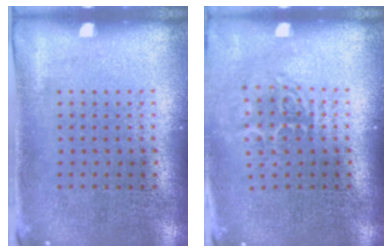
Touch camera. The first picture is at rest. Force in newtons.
{"total": 1.7, "press": 1.2, "slide": 1.2}